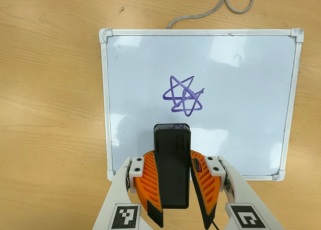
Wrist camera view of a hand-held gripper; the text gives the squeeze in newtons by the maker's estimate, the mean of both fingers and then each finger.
{"total": 10.3, "left": 8.5, "right": 12.0}